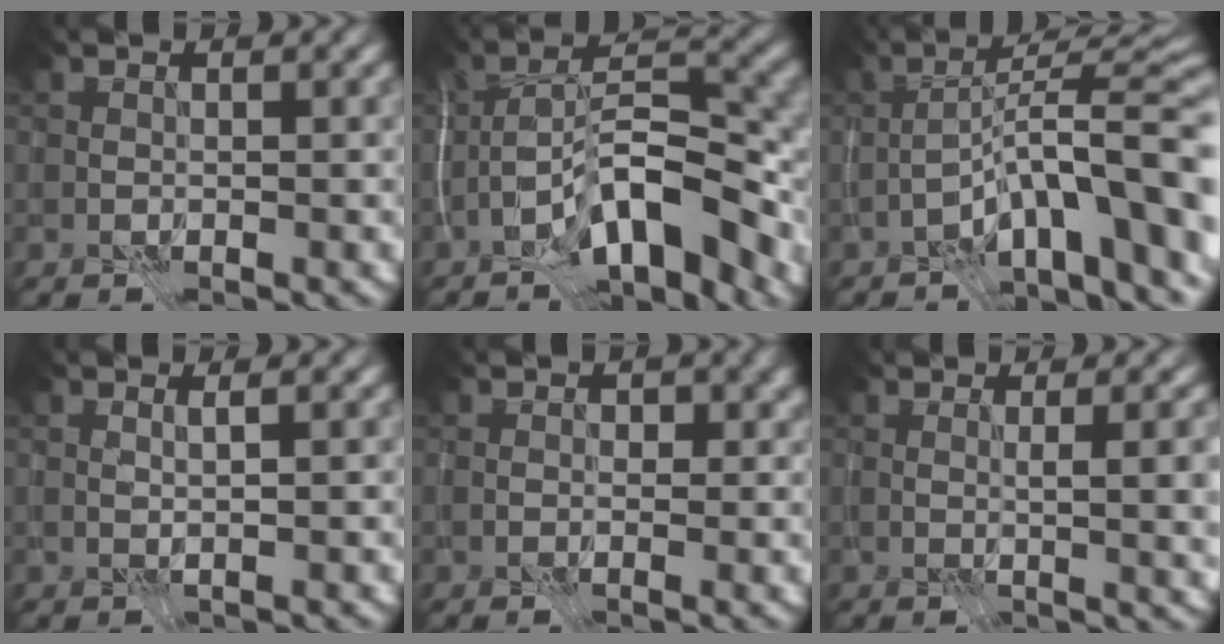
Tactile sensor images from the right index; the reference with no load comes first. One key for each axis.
{"total": 8.8, "fx": -4.6, "fy": 3.2, "fz": 6.8, "tx": -0.103, "ty": 0.023, "tz": -0.090}
{"total": 10.7, "fx": -4.8, "fy": 2.5, "fz": 9.2, "tx": -0.126, "ty": 0.025, "tz": -0.078}
{"total": 0.6, "fx": 0.2, "fy": 0.0, "fz": 0.6, "tx": -0.013, "ty": 0.003, "tz": 0.003}
{"total": 1.0, "fx": -0.3, "fy": 0.8, "fz": 0.5, "tx": -0.001, "ty": -0.003, "tz": -0.009}
{"total": 4.0, "fx": 0.2, "fy": 1.0, "fz": 3.8, "tx": -0.050, "ty": 0.005, "tz": 0.002}